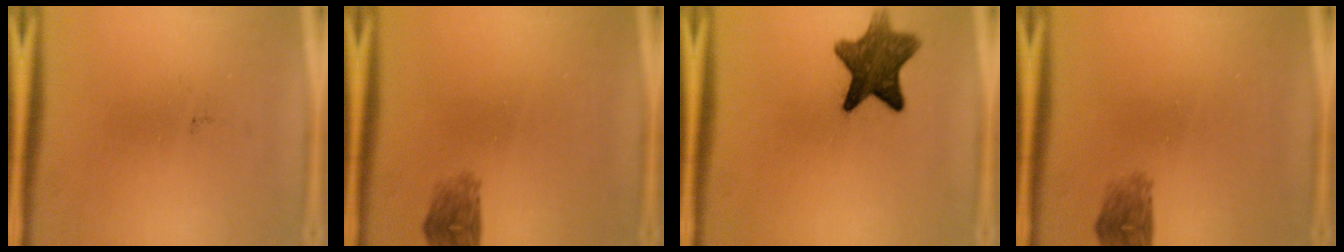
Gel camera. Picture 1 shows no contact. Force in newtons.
{"total": 2.2}
{"total": 9.7}
{"total": 2.2}